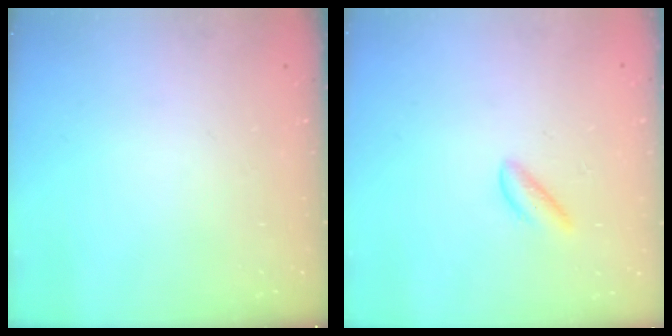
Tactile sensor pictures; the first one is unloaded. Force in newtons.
{"total": 1.9, "press": 1.9, "slide": 0.4}